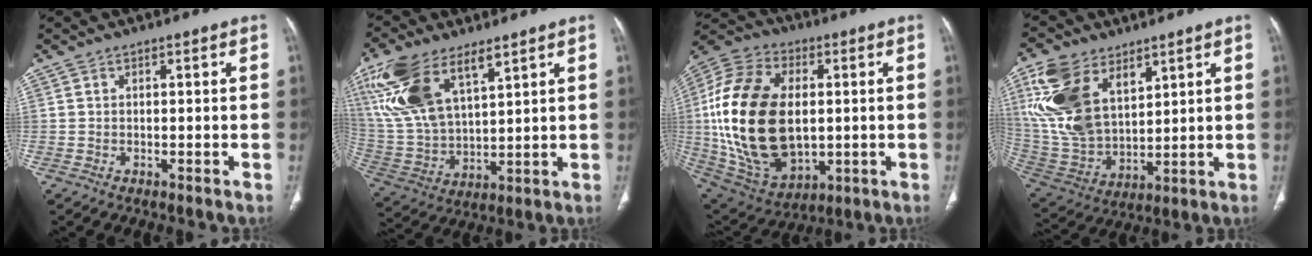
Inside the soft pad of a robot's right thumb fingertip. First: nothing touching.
{"total": 17.7, "force": [9.8, 8.1, 12.4], "torque": [-0.252, -0.022, 0.203]}
{"total": 27.3, "force": [0.8, 16.9, 21.4], "torque": [-0.424, -0.005, 0.030]}
{"total": 18.3, "force": [8.4, 10.8, 12.1], "torque": [-0.236, -0.030, 0.178]}